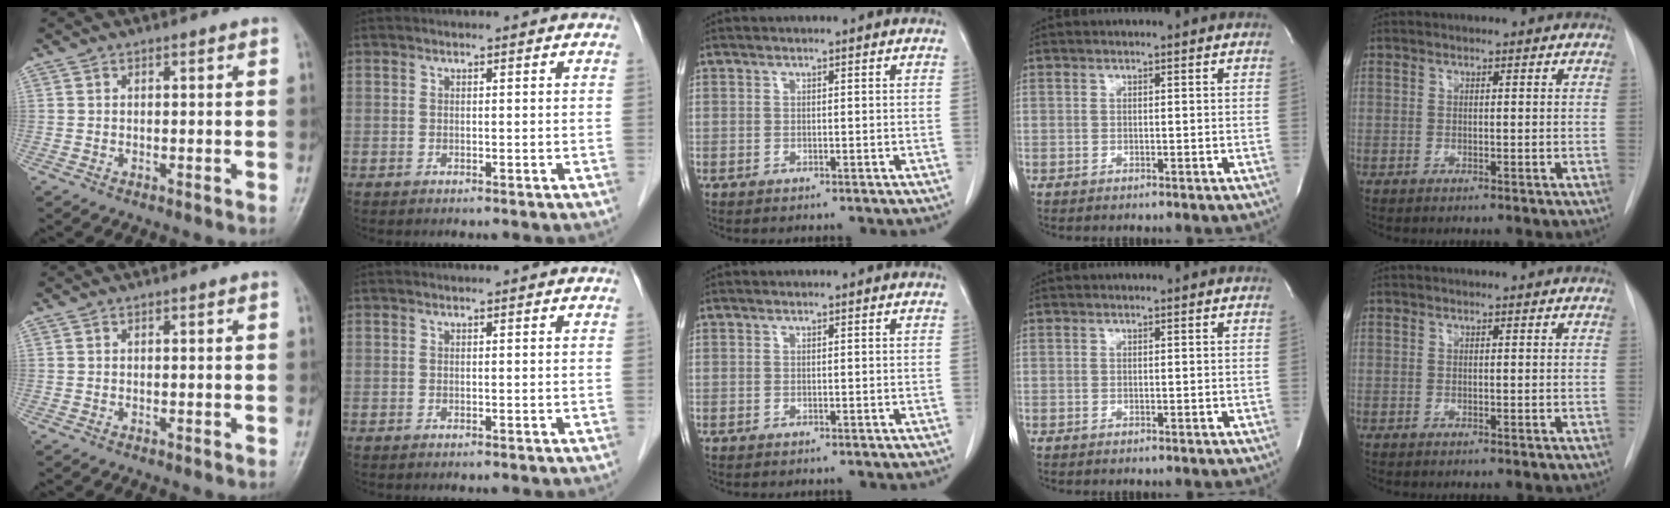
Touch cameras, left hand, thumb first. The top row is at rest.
{}